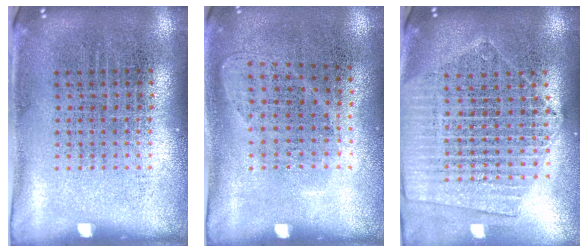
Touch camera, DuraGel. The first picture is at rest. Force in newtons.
{"total": 1.0, "press": 0.8, "slide": 0.5}
{"total": 2.1, "press": 1.9, "slide": 0.9}